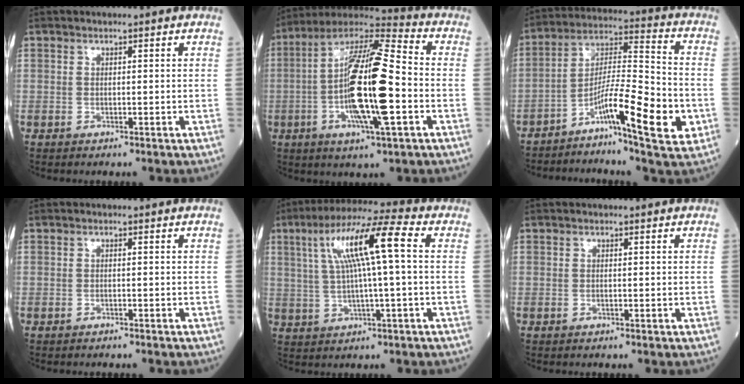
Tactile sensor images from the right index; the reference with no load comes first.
{"total": 19.0, "force": [-2.9, 2.9, 18.6], "torque": [-0.357, 0.001, -0.055]}
{"total": 14.8, "force": [-6.3, 1.7, 13.3], "torque": [-0.236, 0.000, -0.107]}
{"total": 1.4, "force": [-1.0, 0.5, 0.7], "torque": [-0.020, -0.004, -0.009]}
{"total": 12.8, "force": [2.7, 1.1, 12.4], "torque": [-0.237, 0.028, 0.048]}
{"total": 0.0}